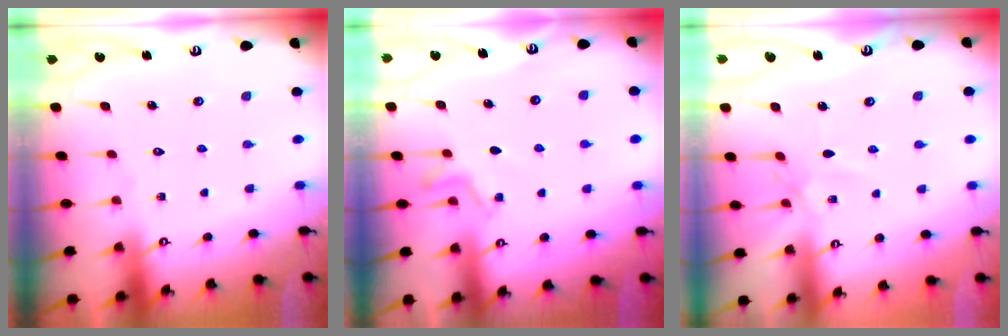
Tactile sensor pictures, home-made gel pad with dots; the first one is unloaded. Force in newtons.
{"total": 6.2, "press": 5.9, "slide": 2.0}
{"total": 3.5, "press": 3.5, "slide": 0.3}